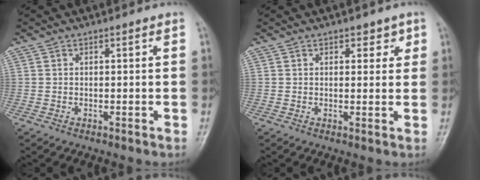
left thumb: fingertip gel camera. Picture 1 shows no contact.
{"total": 2.7, "force": [1.5, 1.7, 1.4], "torque": [0.008, -0.006, 0.018]}